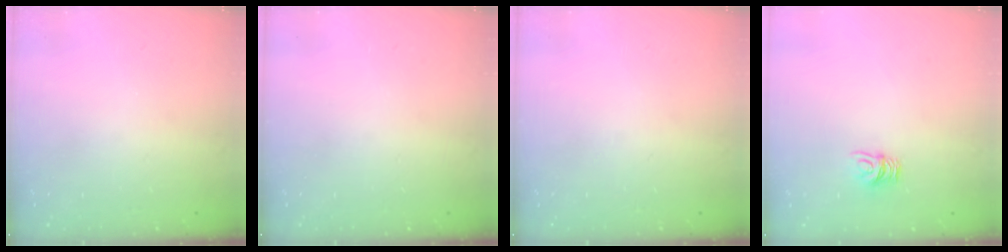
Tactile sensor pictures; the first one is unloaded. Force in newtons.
{"total": 0.0}
{"total": 0.0}
{"total": 7.2, "press": 7.2, "slide": 0.5}